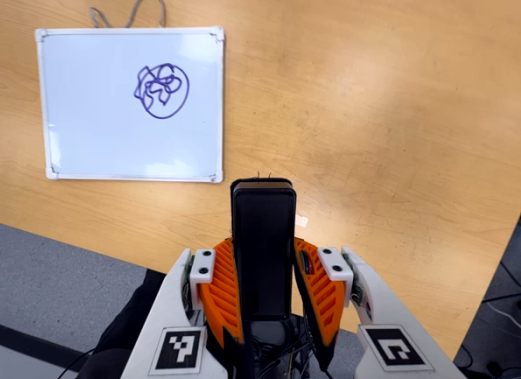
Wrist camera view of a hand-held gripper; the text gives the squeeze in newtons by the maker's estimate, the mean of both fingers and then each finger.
{"total": 4.5, "left": 2.9, "right": 6.1}